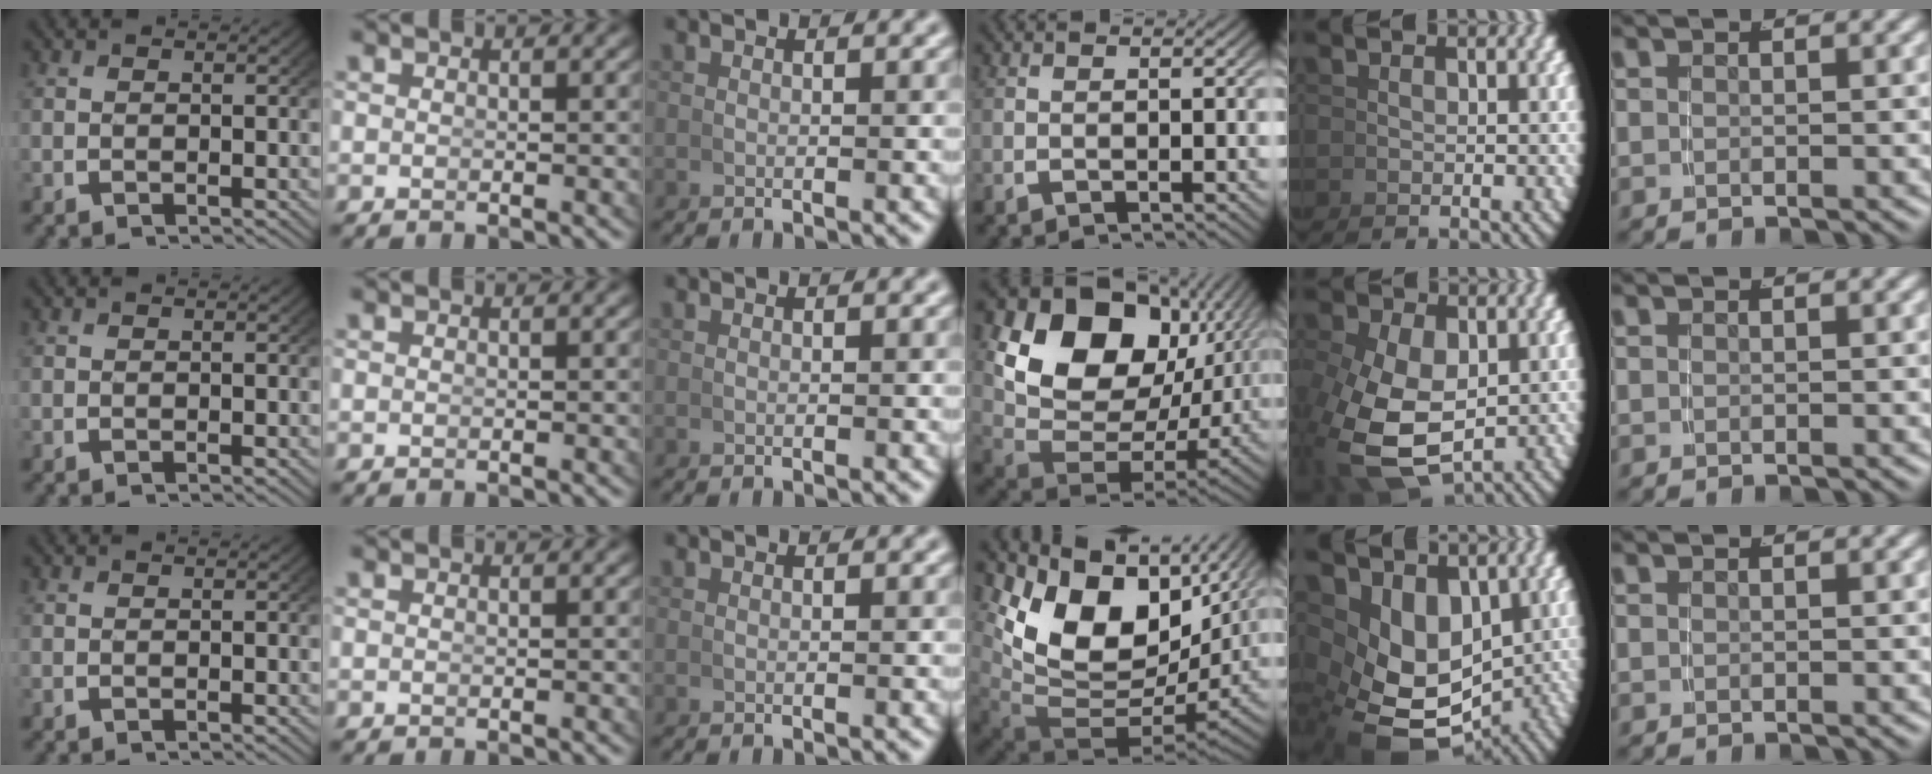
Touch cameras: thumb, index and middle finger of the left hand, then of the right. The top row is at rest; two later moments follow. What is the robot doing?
{"motion": "grasp_and_lifting", "object": "coin"}